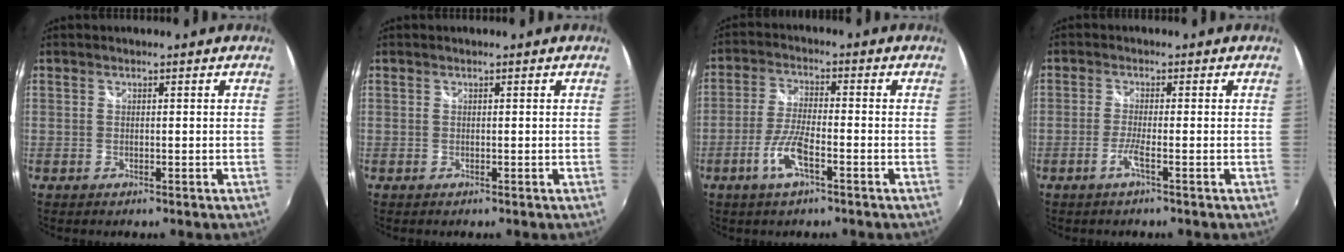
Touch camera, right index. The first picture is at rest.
{"total": 0.0}
{"total": 6.8, "force": [-3.4, 1.4, 5.7], "torque": [-0.126, -0.002, -0.068]}
{"total": 2.4, "force": [-1.3, -0.5, 1.9], "torque": [-0.048, -0.005, -0.031]}